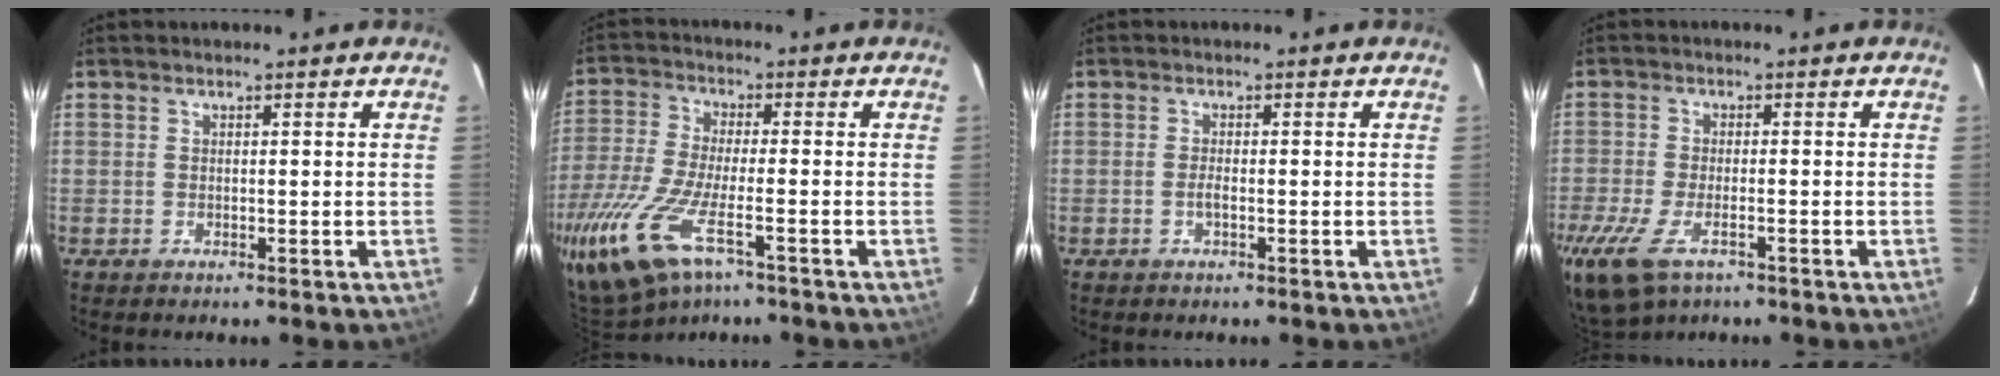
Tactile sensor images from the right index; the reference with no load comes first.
{"total": 19.3, "force": [-11.1, 7.1, 14.1], "torque": [-0.320, -0.063, -0.206]}
{"total": 1.1, "force": [-0.5, 0.2, 0.9], "torque": [-0.019, -0.001, -0.009]}
{"total": 13.0, "force": [-7.9, 6.0, 8.5], "torque": [-0.209, -0.047, -0.138]}